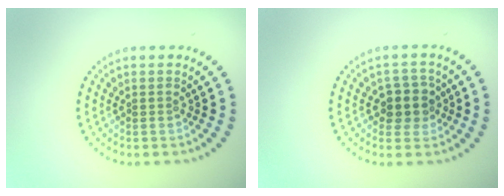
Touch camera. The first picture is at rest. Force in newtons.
{"total": 2.9, "press": 2.6, "slide": 1.3}